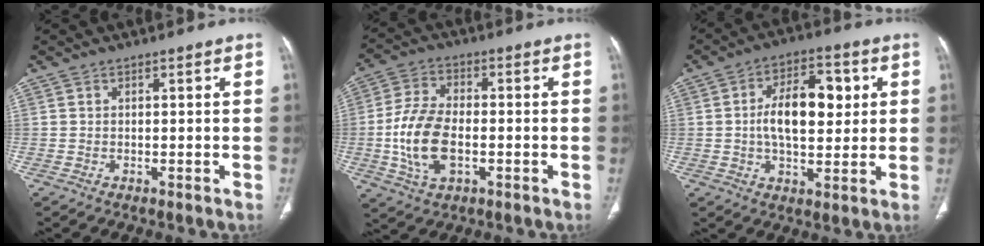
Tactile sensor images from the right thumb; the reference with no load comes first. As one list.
[{"total": 12.3, "force": [-2.2, 7.0, 9.9], "torque": [-0.199, 0.010, -0.039]}, {"total": 13.0, "force": [1.7, 7.1, 10.8], "torque": [-0.149, 0.009, 0.025]}]